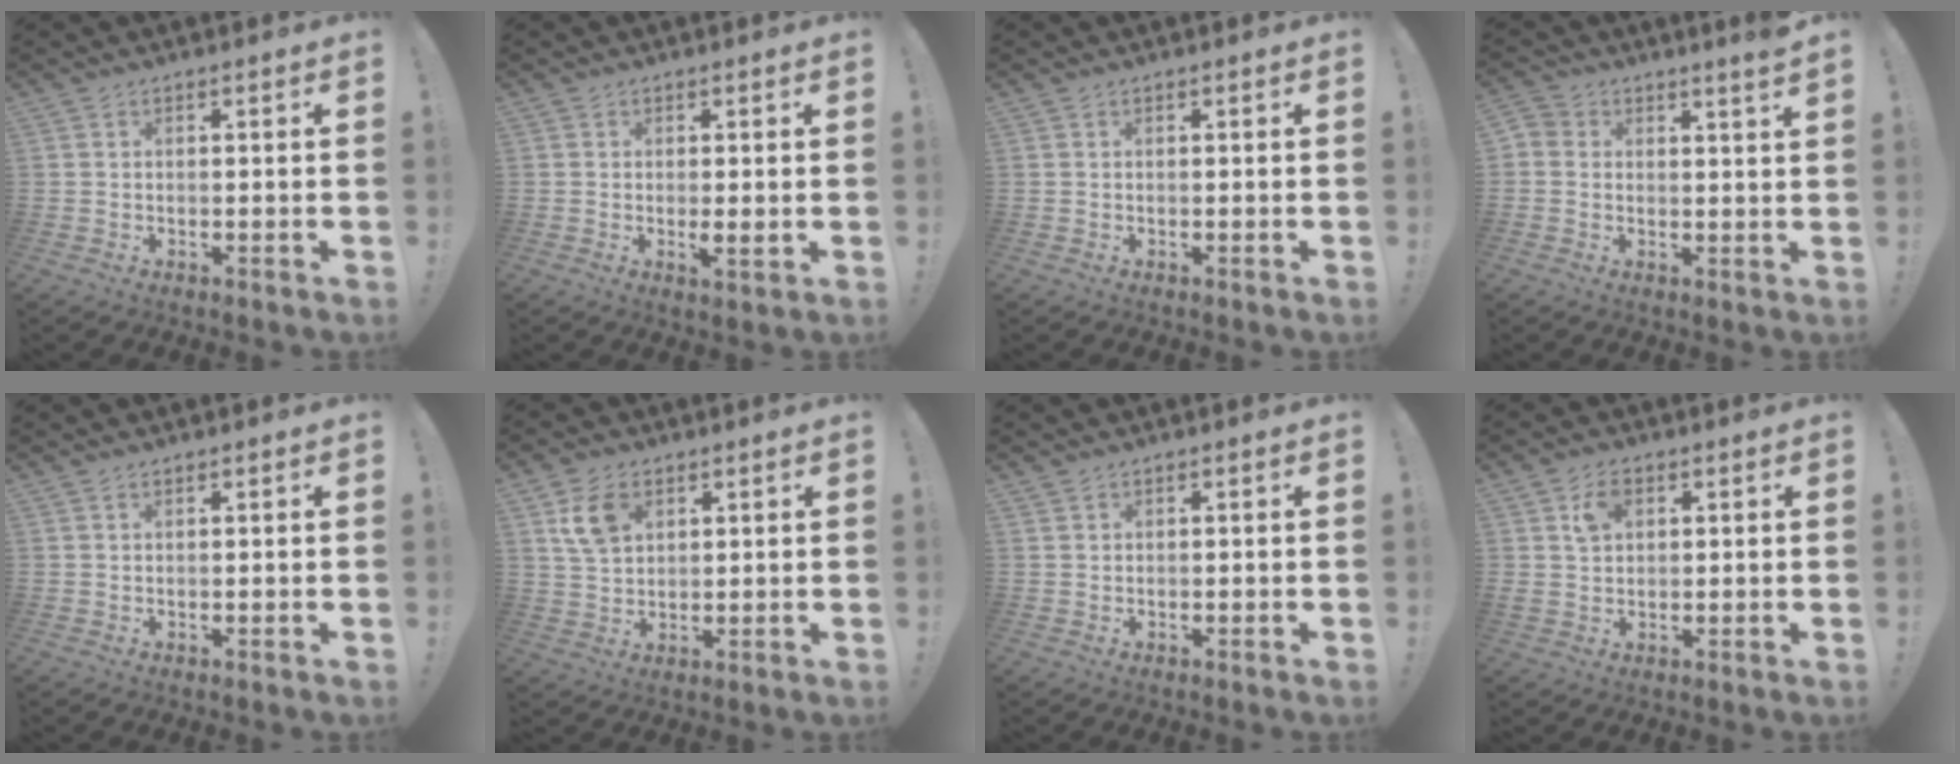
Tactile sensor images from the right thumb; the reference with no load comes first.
{"total": 2.6, "force": [0.5, 0.4, 2.6], "torque": [-0.033, -0.010, 0.006]}
{"total": 0.0}
{"total": 2.8, "force": [2.4, 0.8, 1.3], "torque": [-0.025, -0.020, 0.043]}
{"total": 0.5, "force": [0.5, 0.1, 0.2], "torque": [-0.002, 0.000, 0.008]}
{"total": 8.3, "force": [3.8, 5.7, 4.7], "torque": [-0.076, -0.001, 0.075]}
{"total": 0.7, "force": [0.6, 0.4, 0.2], "torque": [0.002, -0.002, 0.009]}
{"total": 5.1, "force": [2.1, 3.6, 3.0], "torque": [-0.048, 0.000, 0.039]}